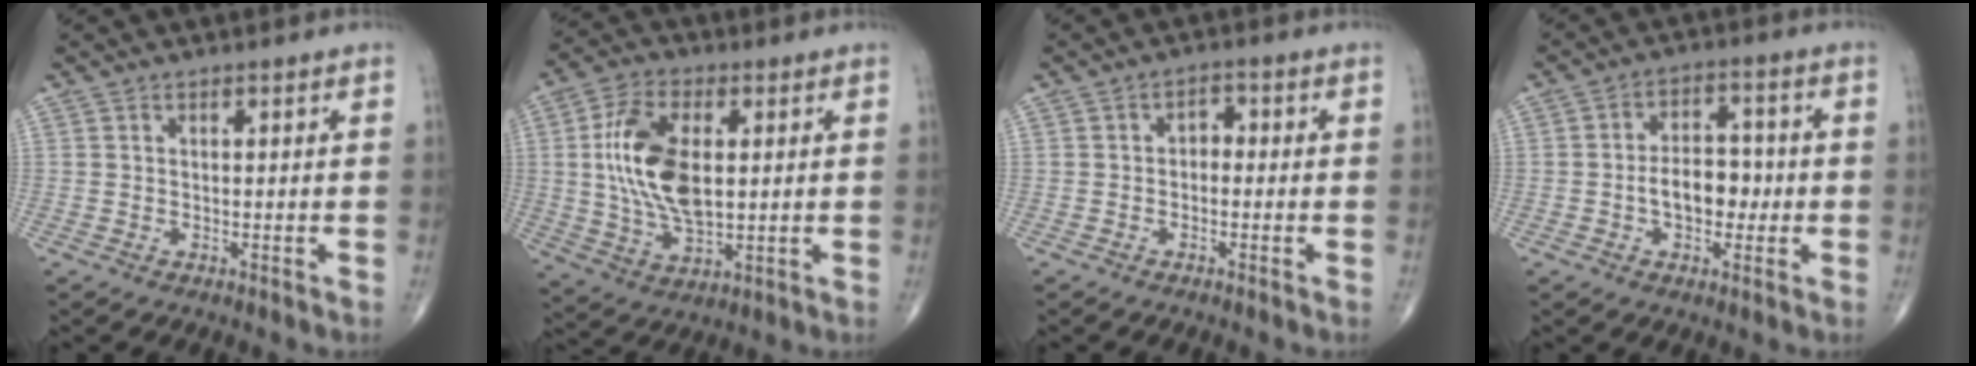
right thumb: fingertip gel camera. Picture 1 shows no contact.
{"total": 15.2, "force": [1.9, 8.1, 12.7], "torque": [-0.242, -0.003, 0.039]}
{"total": 2.5, "force": [-0.3, 1.8, 1.6], "torque": [-0.009, 0.014, -0.015]}
{"total": 7.8, "force": [-1.2, 5.0, 5.9], "torque": [-0.072, 0.022, -0.027]}